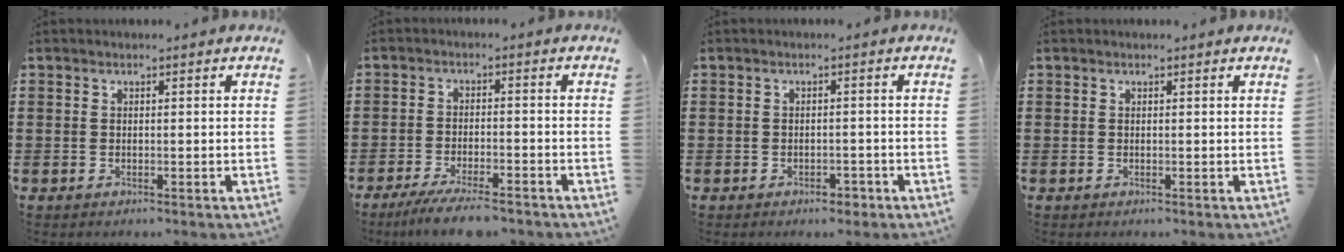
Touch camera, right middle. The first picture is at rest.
{"total": 5.4, "force": [-4.6, 0.5, 2.7], "torque": [-0.054, -0.011, -0.086]}
{"total": 1.6, "force": [-1.4, 0.7, 0.3], "torque": [-0.009, -0.003, -0.030]}
{"total": 0.0}